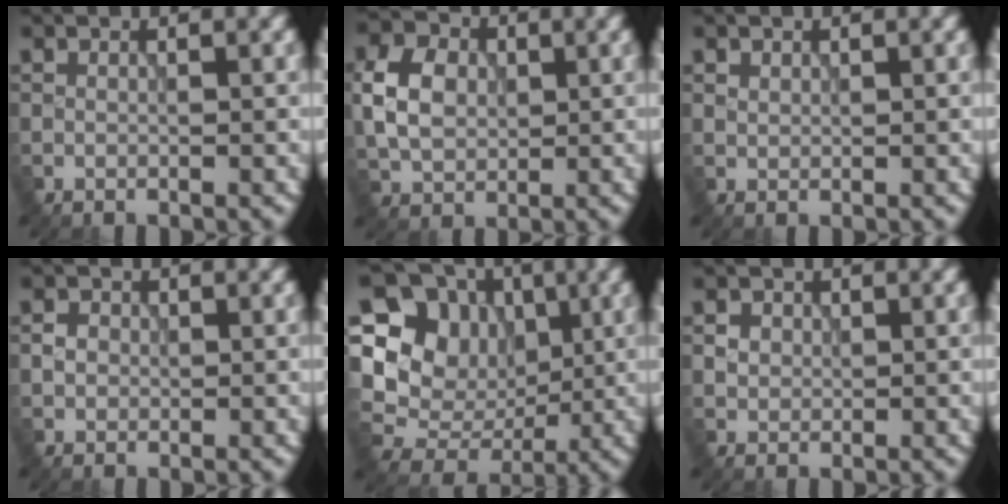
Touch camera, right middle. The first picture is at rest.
{"total": 5.2, "force": [0.4, 4.1, 3.2], "torque": [-0.069, 0.010, 0.002]}
{"total": 0.7, "force": [0.5, 0.5, 0.0], "torque": [-0.002, -0.002, 0.012]}
{"total": 1.2, "force": [0.0, 1.2, 0.3], "torque": [-0.003, -0.002, -0.002]}
{"total": 10.5, "force": [2.0, 9.1, 4.9], "torque": [-0.103, 0.010, 0.024]}
{"total": 1.4, "force": [0.4, 1.3, 0.4], "torque": [-0.006, -0.006, 0.015]}